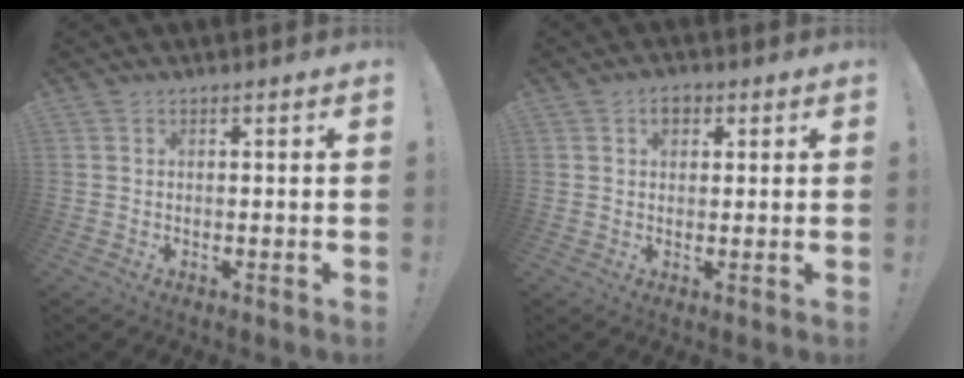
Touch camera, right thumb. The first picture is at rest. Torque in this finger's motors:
{"motor_torque": [0.02, 0.56, 0.20, -0.01, 0.00]}